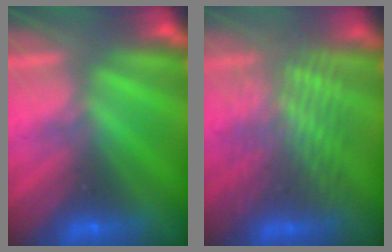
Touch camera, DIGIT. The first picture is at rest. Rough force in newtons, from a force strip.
{"total": 3.2}